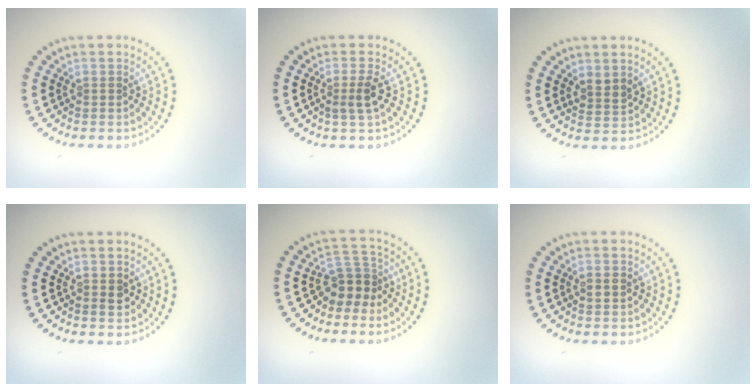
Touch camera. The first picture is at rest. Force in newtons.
{"total": 1.8, "press": 1.5, "slide": 1.0}
{"total": 1.5, "press": 1.2, "slide": 0.9}
{"total": 1.2, "press": 1.2, "slide": 0.2}
{"total": 2.9, "press": 2.4, "slide": 1.7}
{"total": 1.5, "press": 1.5, "slide": 0.1}